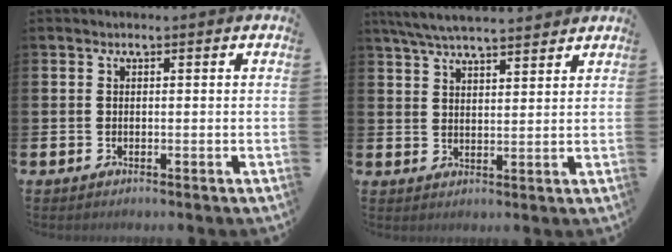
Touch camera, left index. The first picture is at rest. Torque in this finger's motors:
{"motor_torque": [1.04, -1.10, 0.60, 0.21]}